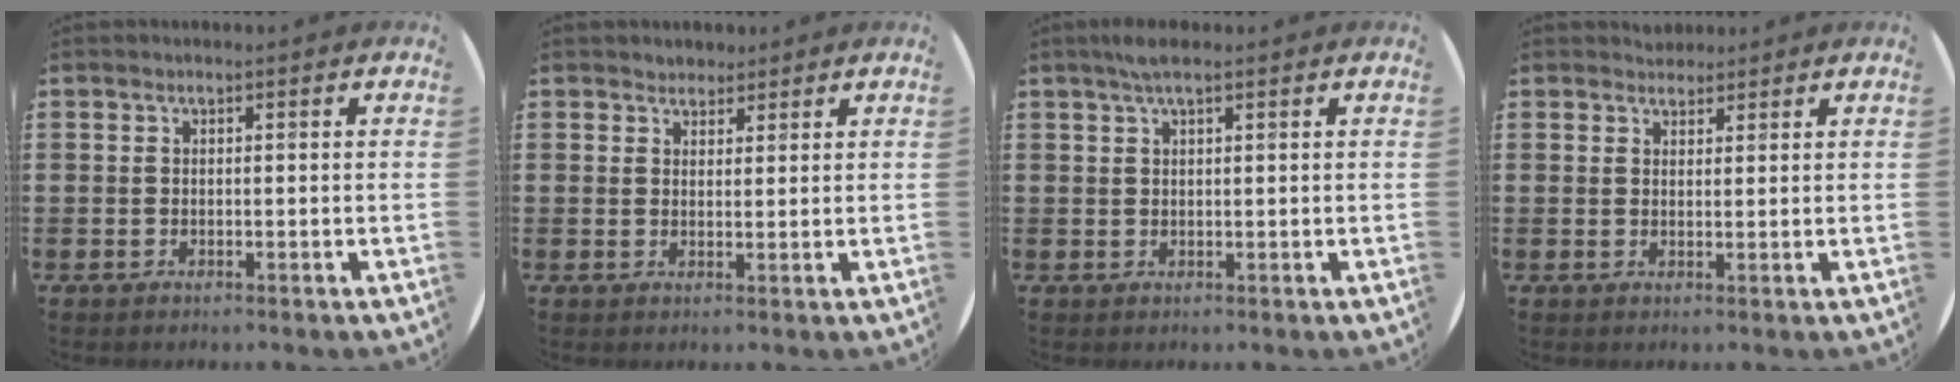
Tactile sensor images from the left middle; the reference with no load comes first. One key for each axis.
{"total": 2.0, "fx": 1.8, "fy": 0.8, "fz": -0.1, "tx": 0.000, "ty": 0.004, "tz": 0.035}
{"total": 2.3, "fx": 1.6, "fy": 0.3, "fz": 1.6, "tx": -0.033, "ty": 0.006, "tz": 0.027}
{"total": 1.8, "fx": 1.7, "fy": 0.5, "fz": -0.2, "tx": 0.010, "ty": 0.002, "tz": 0.032}